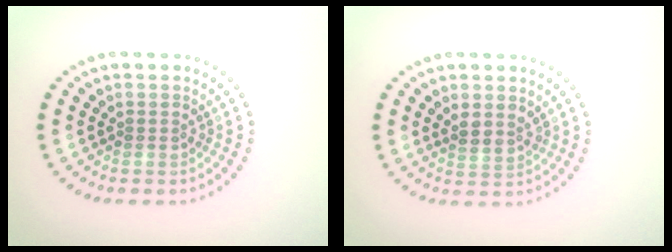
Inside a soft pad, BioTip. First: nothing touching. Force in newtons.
{"total": 1.5, "press": 1.2, "slide": 0.9}